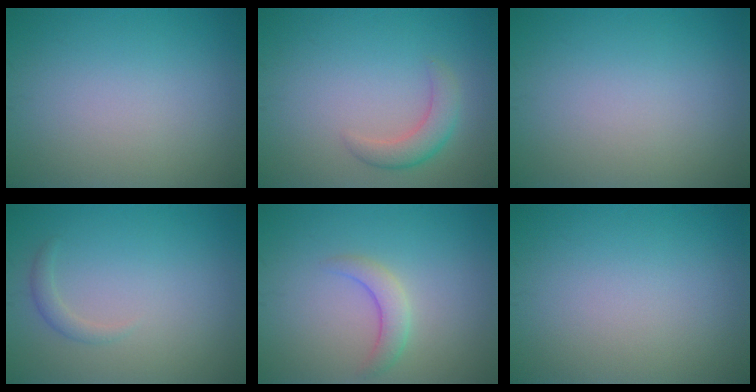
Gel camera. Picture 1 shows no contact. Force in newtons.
{"total": 2.7, "press": 2.6, "slide": 0.2}
{"total": 0.0}
{"total": 1.1, "press": 1.1, "slide": 0.0}
{"total": 2.2, "press": 2.2, "slide": 0.2}
{"total": 0.0}